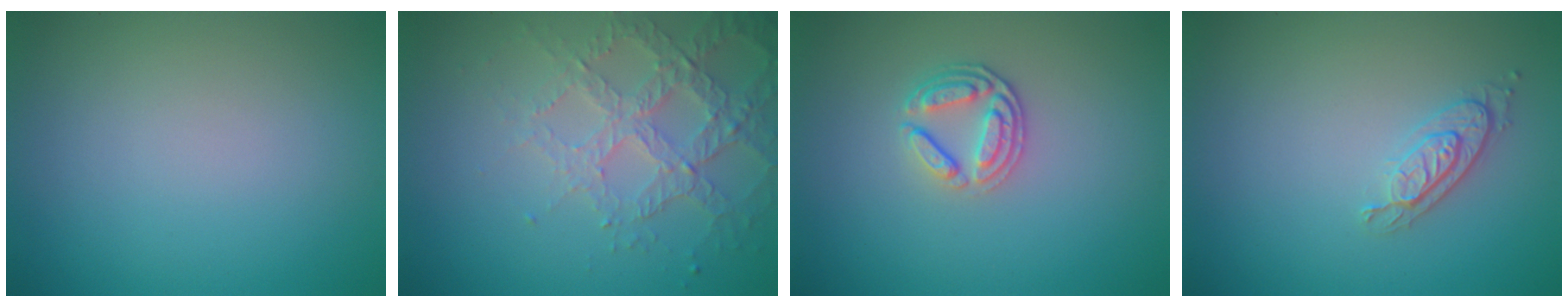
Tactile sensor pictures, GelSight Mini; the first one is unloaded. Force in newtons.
{"total": 3.7, "press": 3.6, "slide": 0.5}
{"total": 2.7, "press": 2.4, "slide": 1.2}
{"total": 2.0, "press": 1.8, "slide": 0.9}